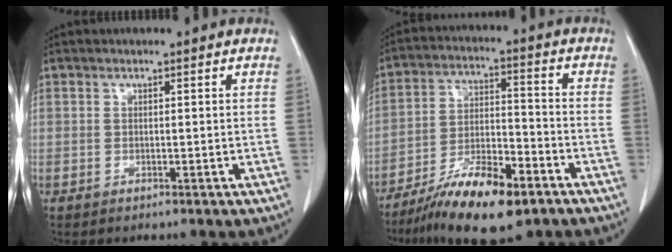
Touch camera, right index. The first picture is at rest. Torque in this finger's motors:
{"motor_torque": [0.31, -0.38, 0.38, 0.07]}